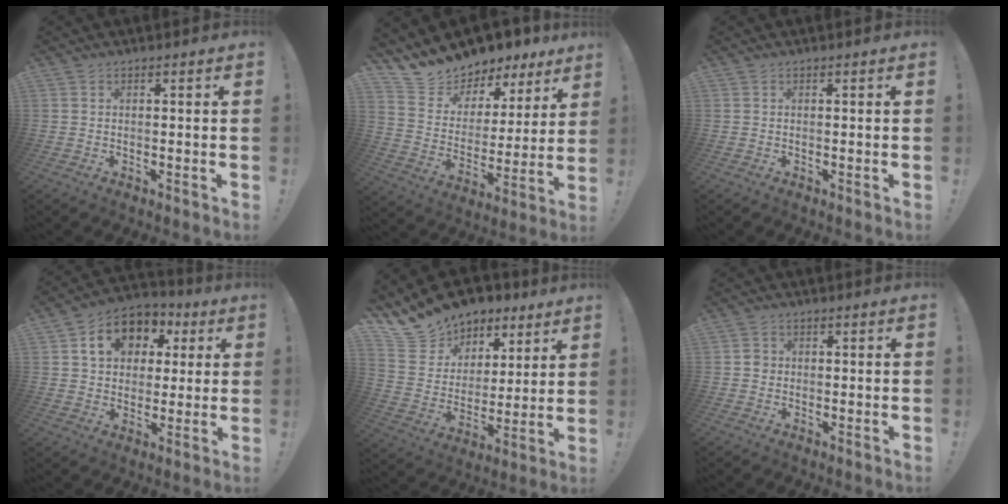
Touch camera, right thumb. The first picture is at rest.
{"total": 11.1, "force": [10.3, 4.0, 0.7], "torque": [-0.034, -0.099, 0.185]}
{"total": 0.0}
{"total": 13.5, "force": [4.7, 10.7, 6.7], "torque": [-0.100, -0.006, 0.092]}
{"total": 13.6, "force": [11.0, 7.7, 1.8], "torque": [-0.046, -0.093, 0.217]}
{"total": 2.0, "force": [-0.4, 1.8, 0.6], "torque": [-0.002, 0.002, -0.008]}